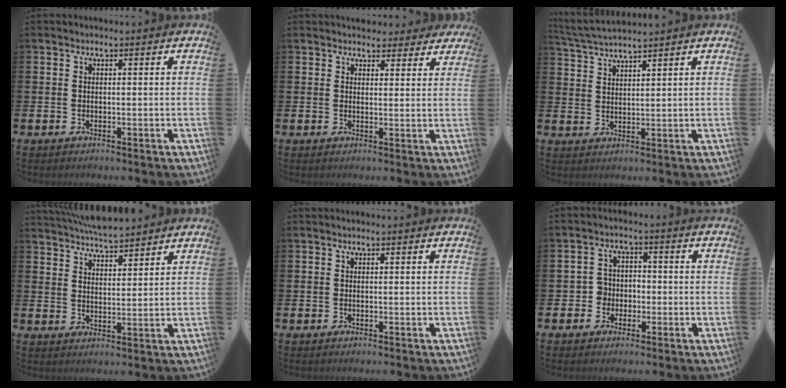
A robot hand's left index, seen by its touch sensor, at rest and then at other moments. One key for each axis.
{"total": 3.6, "fx": 3.3, "fy": 1.5, "fz": 0.1, "tx": 0.010, "ty": -0.017, "tz": 0.056}
{"total": 3.5, "fx": 3.4, "fy": -0.3, "fz": 0.6, "tx": -0.028, "ty": -0.014, "tz": 0.062}
{"total": 5.3, "fx": 5.3, "fy": 0.4, "fz": 0.4, "tx": -0.016, "ty": -0.030, "tz": 0.096}
{"total": 0.0}
{"total": 3.3, "fx": -1.4, "fy": 3.0, "fz": 0.6, "tx": -0.020, "ty": 0.007, "tz": -0.035}